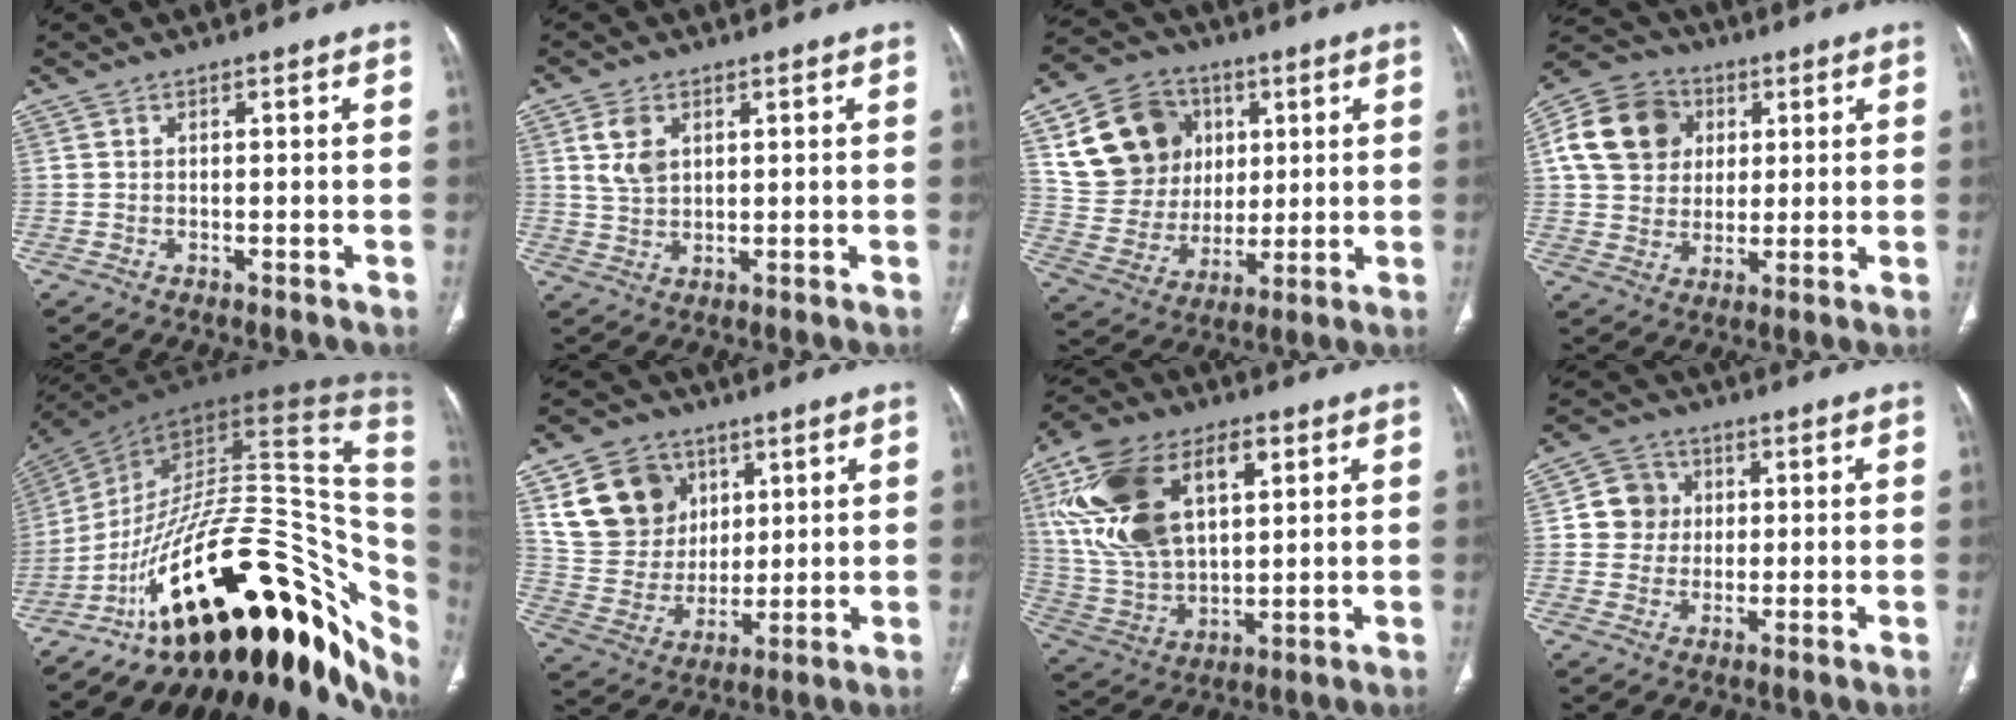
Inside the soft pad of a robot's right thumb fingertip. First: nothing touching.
{"total": 5.1, "force": [1.9, 3.3, 3.3], "torque": [-0.058, -0.006, 0.044]}
{"total": 18.1, "force": [6.1, 14.9, 8.2], "torque": [-0.116, -0.001, 0.121]}
{"total": 14.1, "force": [3.7, 11.9, 6.6], "torque": [-0.109, 0.008, 0.061]}
{"total": 39.5, "force": [-11.6, 18.9, 32.7], "torque": [-0.359, 0.091, -0.170]}
{"total": 15.6, "force": [6.8, 12.6, 6.2], "torque": [-0.083, -0.015, 0.138]}
{"total": 23.1, "force": [7.8, 13.4, 17.1], "torque": [-0.316, -0.009, 0.147]}
{"total": 6.3, "force": [0.8, 6.1, 1.6], "torque": [0.005, 0.006, 0.006]}